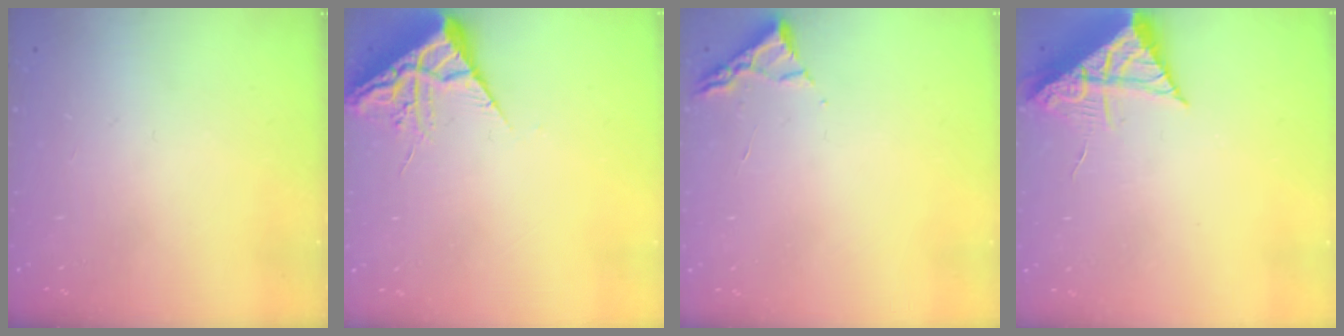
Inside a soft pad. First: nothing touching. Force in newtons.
{"total": 7.0, "press": 7.0, "slide": 0.7}
{"total": 3.0, "press": 2.9, "slide": 0.4}
{"total": 9.8, "press": 9.8, "slide": 0.6}